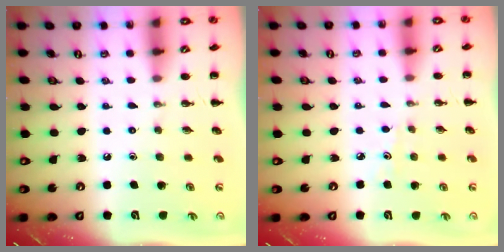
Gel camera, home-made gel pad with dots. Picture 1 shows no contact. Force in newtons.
{"total": 2.6, "press": 2.3, "slide": 1.1}